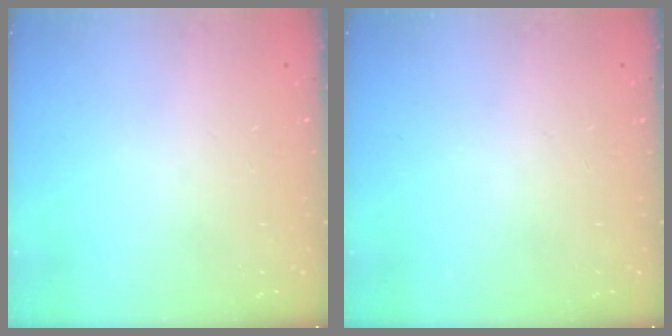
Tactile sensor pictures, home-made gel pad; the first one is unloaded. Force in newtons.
{"total": 0.0}